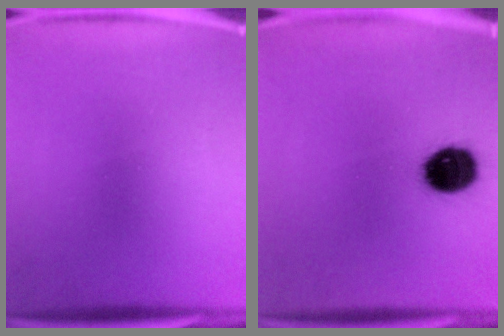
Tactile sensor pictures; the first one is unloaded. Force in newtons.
{"total": 10.6}